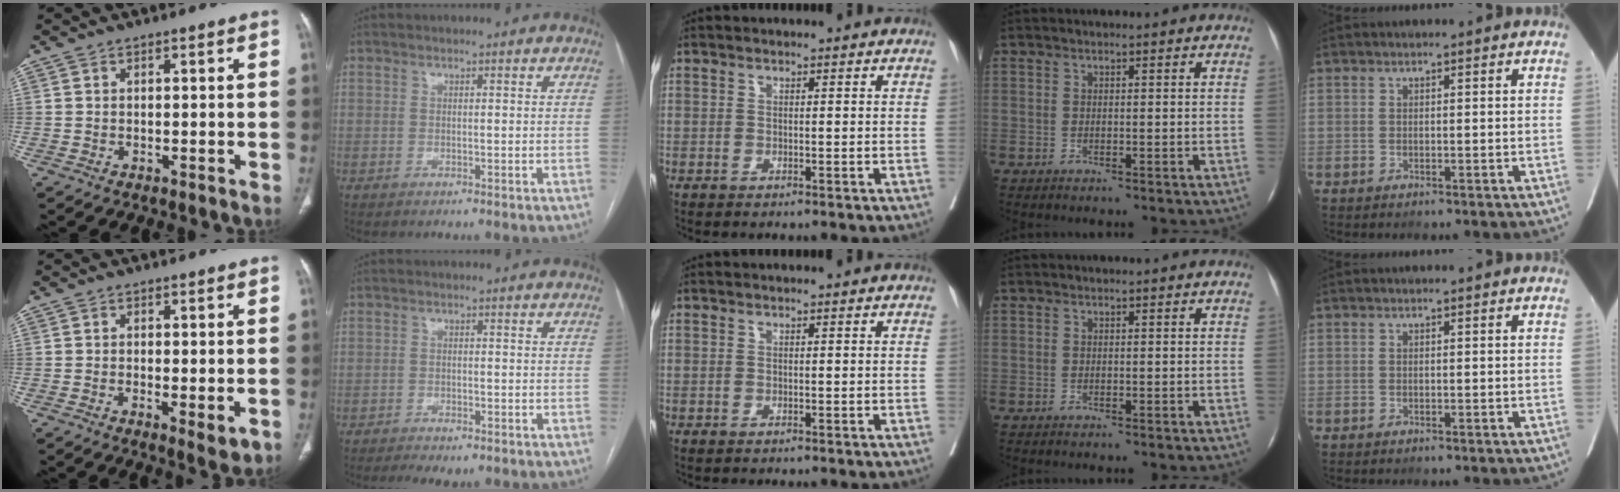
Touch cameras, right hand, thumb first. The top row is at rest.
{"thumb": {"total": 4.5, "force": [-1.0, 1.6, 4.0], "torque": [-0.062, -0.012, -0.013]}, "index": {"total": 5.1, "force": [-3.7, 2.3, 2.6], "torque": [-0.043, -0.004, -0.051]}}